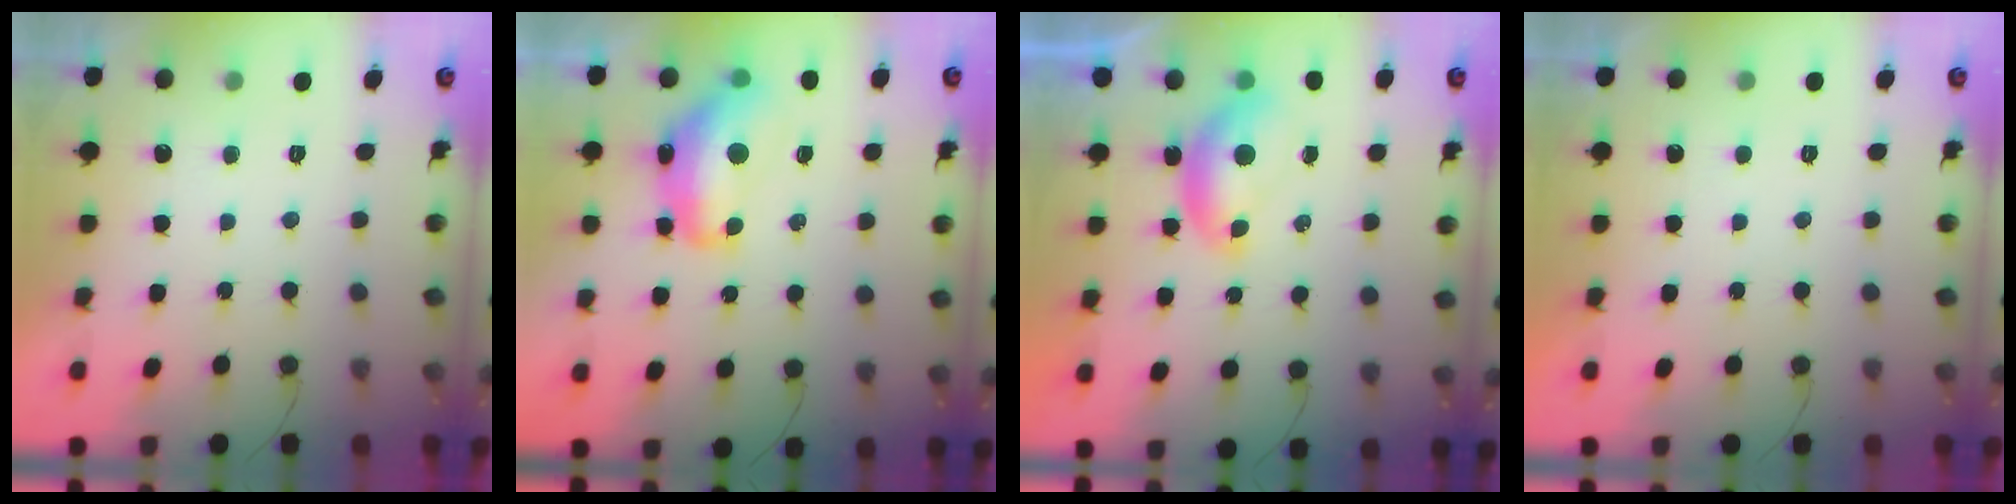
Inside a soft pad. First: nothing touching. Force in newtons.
{"total": 14.4, "press": 14.3, "slide": 0.9}
{"total": 8.0, "press": 7.9, "slide": 1.3}
{"total": 0.0}